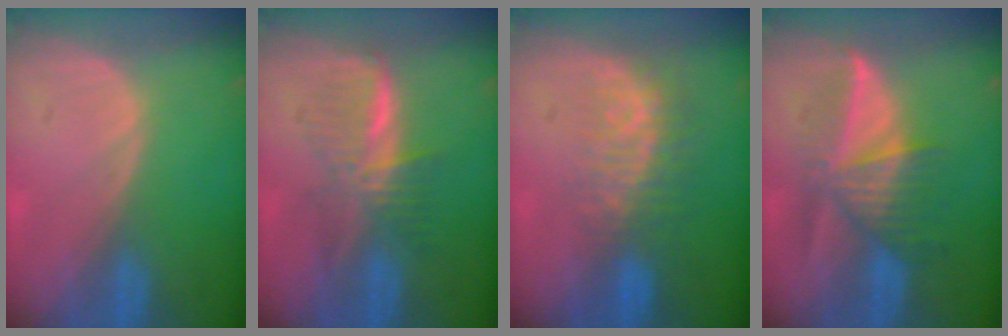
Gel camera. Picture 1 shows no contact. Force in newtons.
{"total": 5.9, "press": 5.8, "slide": 1.1}
{"total": 8.1, "press": 7.0, "slide": 4.2}
{"total": 6.9, "press": 6.9, "slide": 0.2}